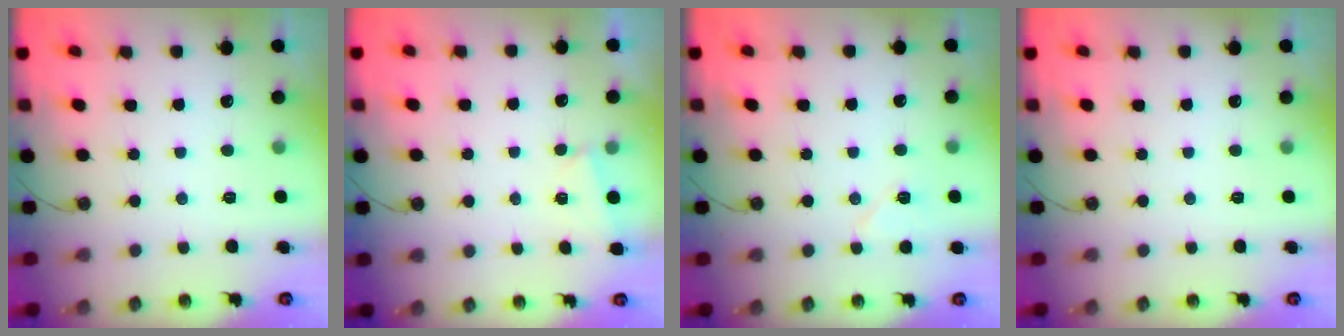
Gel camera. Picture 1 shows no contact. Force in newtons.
{"total": 2.6, "press": 1.3, "slide": 2.2}
{"total": 6.0, "press": 5.9, "slide": 1.4}
{"total": 0.0}